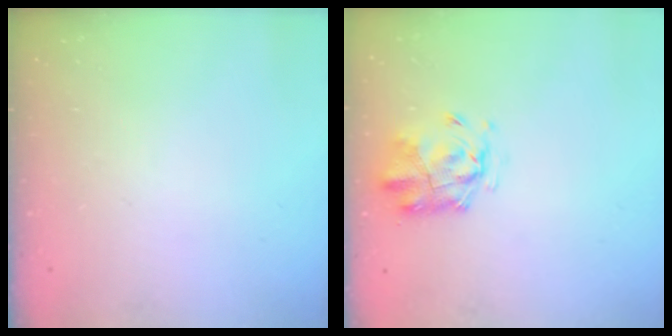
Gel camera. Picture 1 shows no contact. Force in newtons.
{"total": 2.6, "press": 2.4, "slide": 0.8}